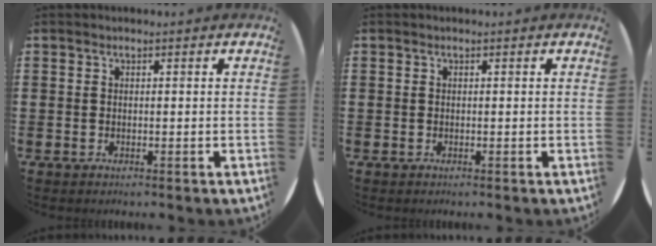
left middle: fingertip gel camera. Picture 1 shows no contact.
{"total": 0.0}